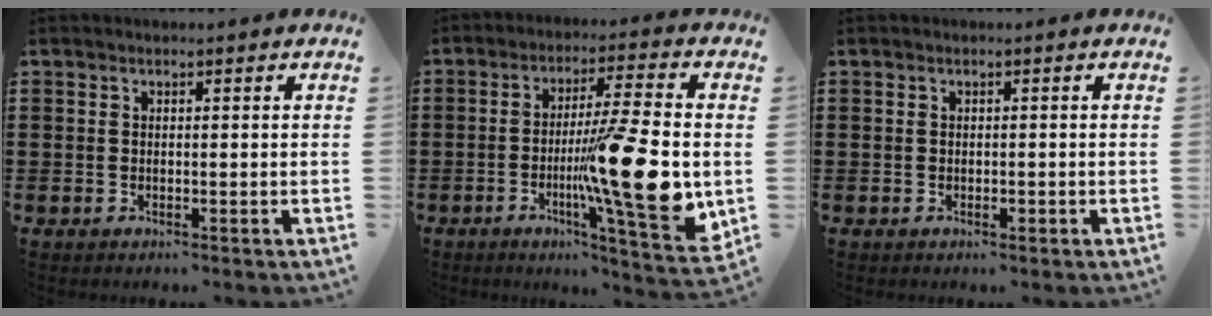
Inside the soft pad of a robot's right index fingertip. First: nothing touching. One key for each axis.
{"total": 15.7, "fx": -2.5, "fy": 2.3, "fz": 15.3, "tx": -0.242, "ty": -0.020, "tz": -0.045}
{"total": 0.6, "fx": -0.3, "fy": 0.3, "fz": 0.5, "tx": -0.011, "ty": -0.004, "tz": -0.005}